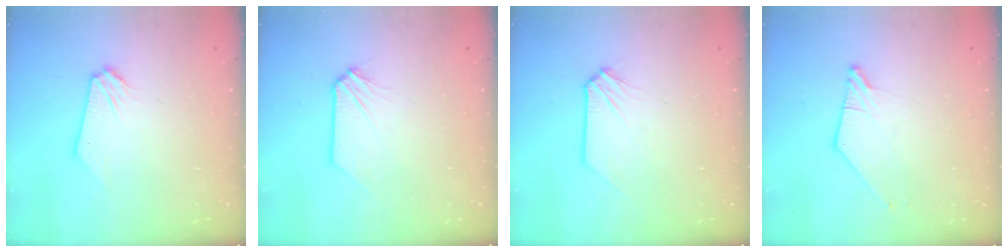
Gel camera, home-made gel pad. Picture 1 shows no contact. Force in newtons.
{"total": 0.0}
{"total": 0.0}
{"total": 1.0, "press": 1.0, "slide": 0.1}